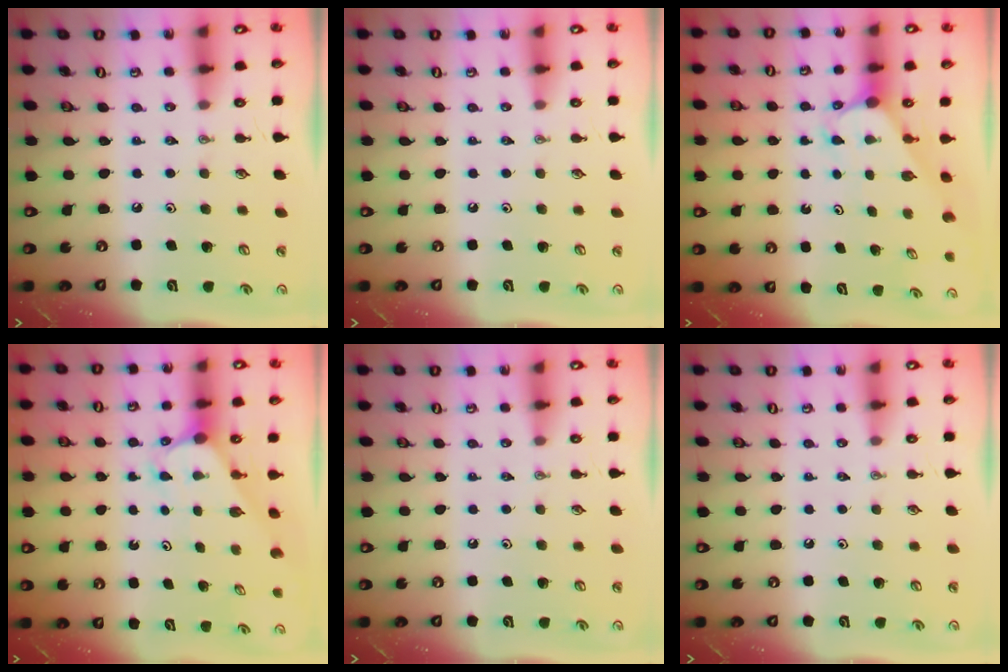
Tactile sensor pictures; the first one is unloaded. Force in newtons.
{"total": 0.0}
{"total": 2.6, "press": 2.6, "slide": 0.1}
{"total": 2.6, "press": 2.6, "slide": 0.1}
{"total": 0.0}
{"total": 0.0}